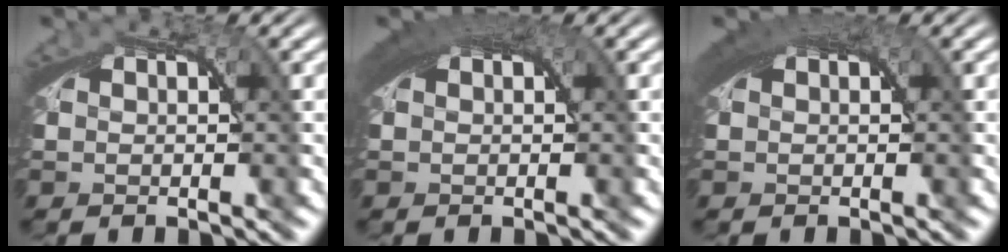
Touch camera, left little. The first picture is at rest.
{"total": 3.7, "force": [1.7, 1.3, 3.0], "torque": [-0.043, 0.013, 0.022]}
{"total": 3.5, "force": [1.6, 1.2, 2.8], "torque": [-0.041, 0.013, 0.021]}